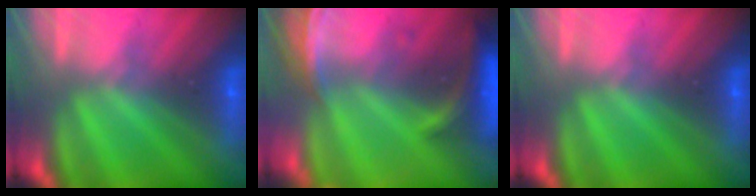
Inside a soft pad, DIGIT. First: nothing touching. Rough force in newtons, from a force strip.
{"total": 9.4}
{"total": 0.0}